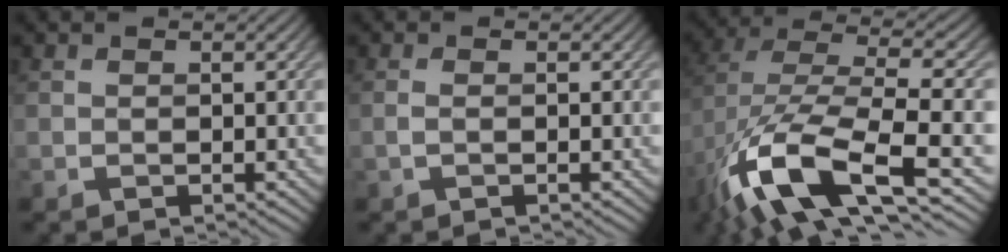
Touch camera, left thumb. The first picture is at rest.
{"total": 0.9, "force": [-0.2, 0.2, 0.8], "torque": [-0.020, 0.001, -0.007]}
{"total": 15.0, "force": [-5.5, 5.8, 12.7], "torque": [-0.276, -0.010, -0.093]}